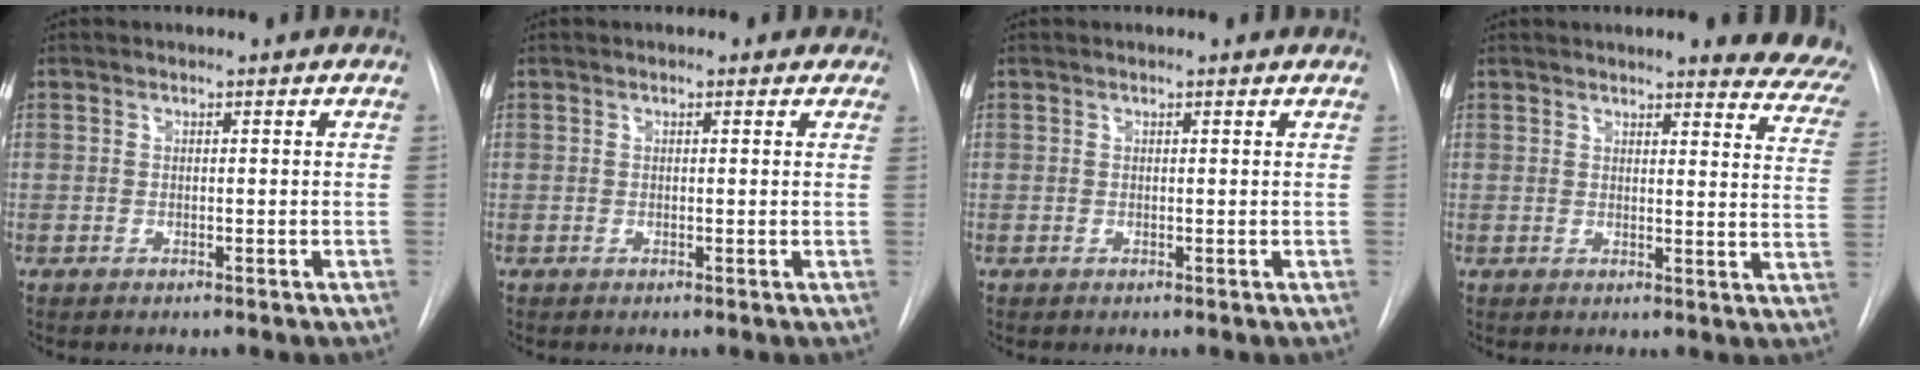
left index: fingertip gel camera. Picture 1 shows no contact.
{"total": 1.4, "force": [0.5, 1.1, 0.7], "torque": [0.003, 0.002, -0.001]}
{"total": 0.0}
{"total": 15.2, "force": [13.7, 2.6, 6.0], "torque": [-0.046, -0.063, 0.128]}